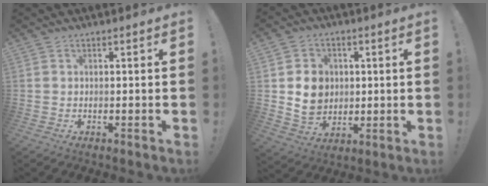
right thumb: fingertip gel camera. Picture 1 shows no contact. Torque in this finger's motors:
{"motor_torque": [0.25, 0.16, 0.28, 0.41, 0.18]}